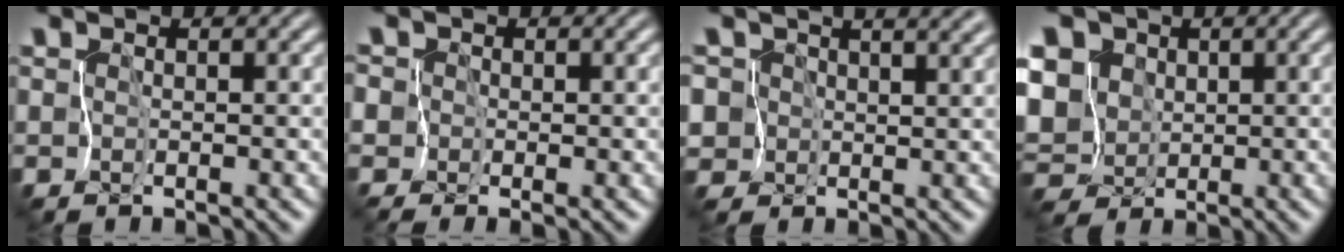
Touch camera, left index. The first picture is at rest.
{"total": 3.3, "force": [0.8, 3.0, 0.9], "torque": [-0.022, 0.029, -0.011]}
{"total": 7.4, "force": [3.7, 4.9, 4.2], "torque": [-0.088, 0.021, 0.033]}
{"total": 8.9, "force": [-0.4, 7.3, 5.1], "torque": [-0.088, 0.024, -0.041]}